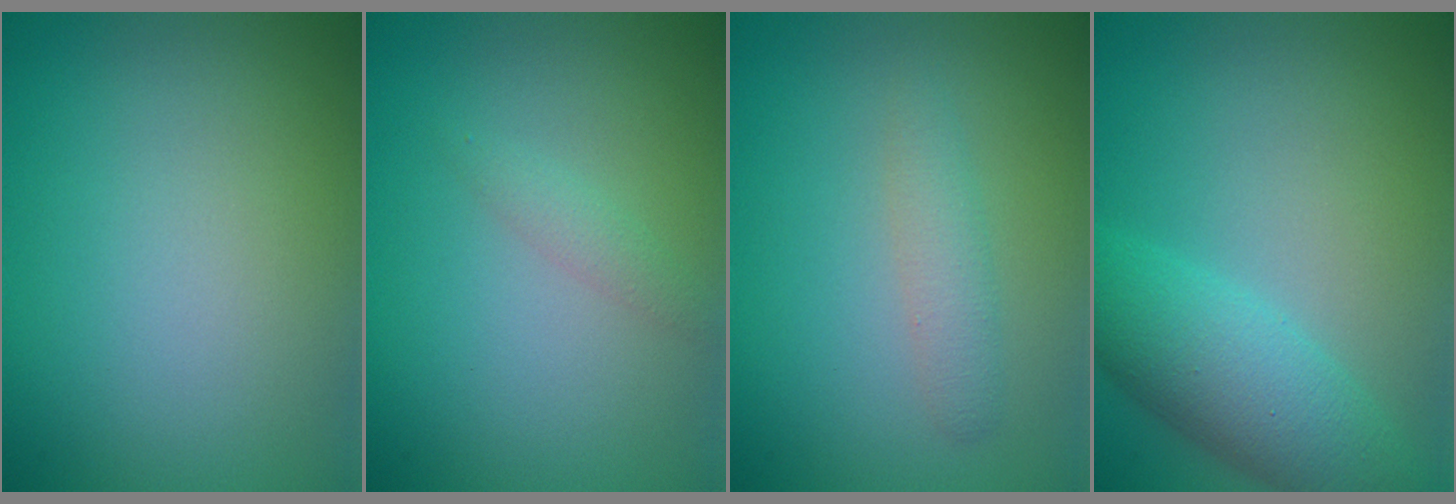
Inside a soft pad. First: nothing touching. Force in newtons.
{"total": 1.2, "press": 1.2, "slide": 0.0}
{"total": 1.8, "press": 1.8, "slide": 0.0}
{"total": 5.7, "press": 5.7, "slide": 0.2}